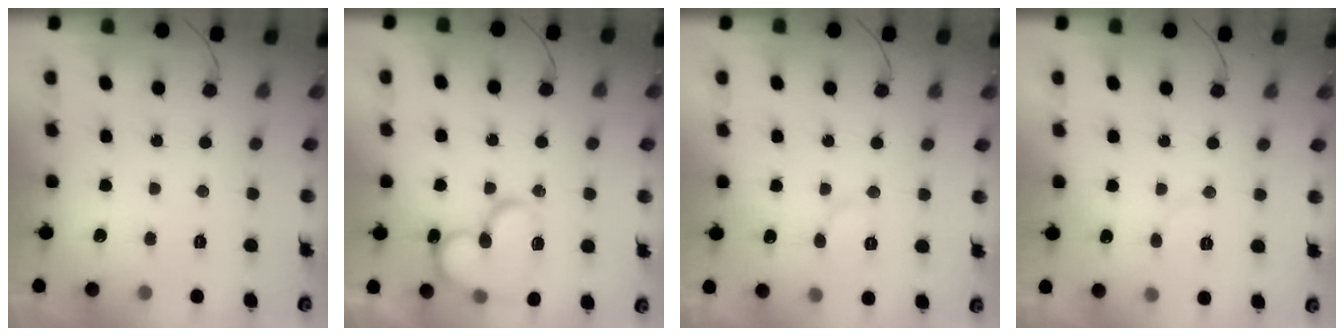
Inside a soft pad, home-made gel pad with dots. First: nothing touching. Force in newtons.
{"total": 17.3, "press": 17.2, "slide": 1.6}
{"total": 6.1, "press": 6.1, "slide": 0.5}
{"total": 4.3, "press": 4.3, "slide": 0.5}